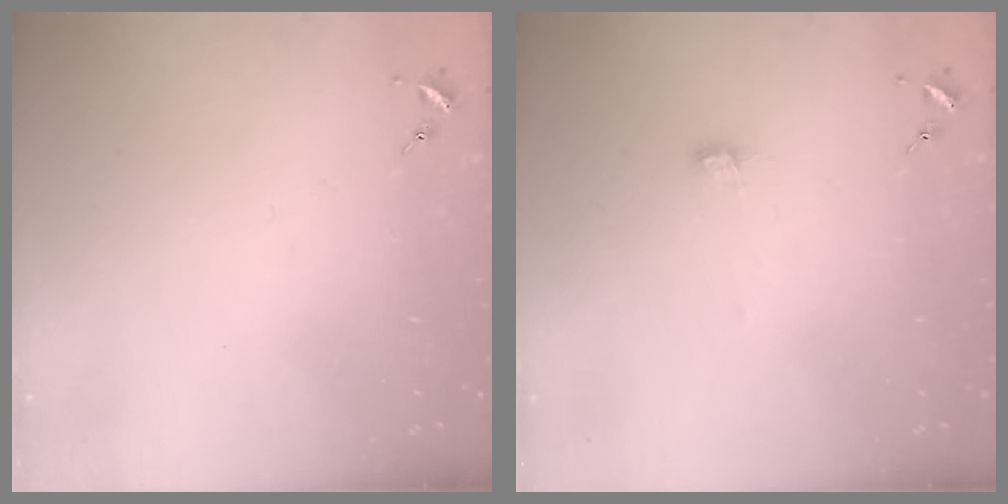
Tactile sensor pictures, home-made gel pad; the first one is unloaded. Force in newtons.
{"total": 4.1, "press": 4.0, "slide": 0.4}